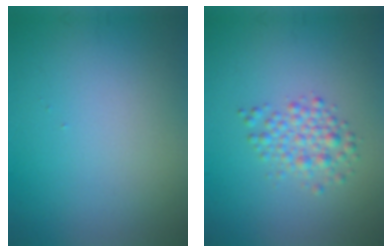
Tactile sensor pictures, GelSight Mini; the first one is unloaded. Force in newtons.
{"total": 2.6, "press": 2.5, "slide": 0.0}